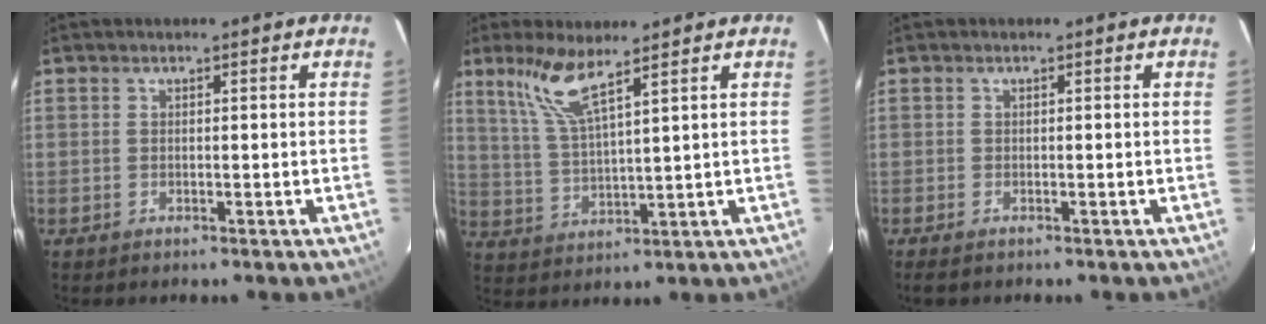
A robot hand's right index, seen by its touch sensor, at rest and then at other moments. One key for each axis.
{"total": 7.9, "fx": 5.5, "fy": 0.7, "fz": 5.6, "tx": -0.117, "ty": 0.003, "tz": 0.120}
{"total": 1.6, "fx": -1.2, "fy": 0.5, "fz": 0.8, "tx": -0.017, "ty": -0.007, "tz": -0.023}